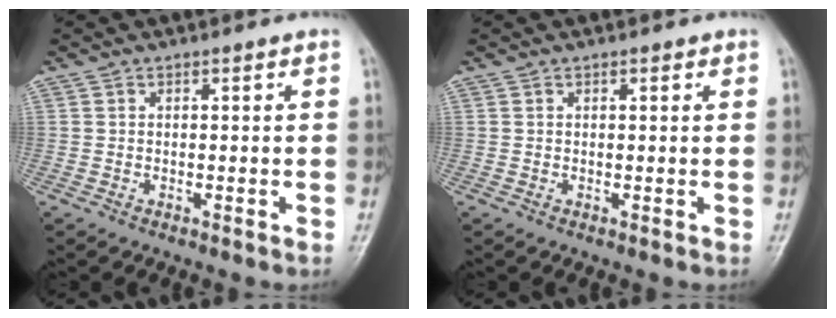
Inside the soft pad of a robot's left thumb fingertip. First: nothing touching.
{"total": 1.0, "force": [0.6, 0.6, 0.6], "torque": [0.000, -0.001, 0.005]}